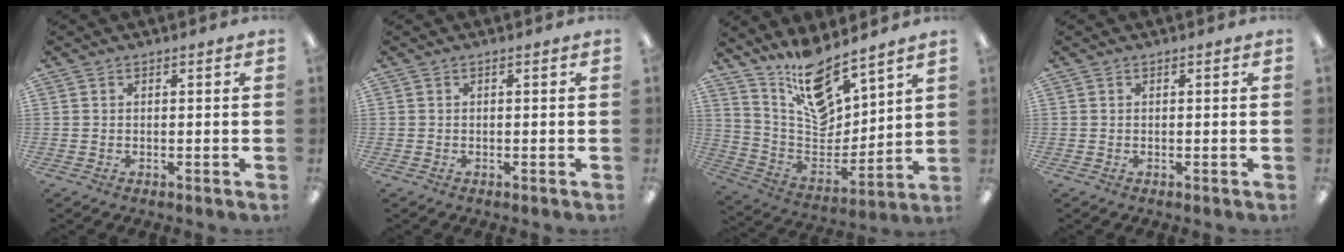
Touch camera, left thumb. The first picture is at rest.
{"total": 0.0}
{"total": 15.3, "force": [12.6, 5.5, 6.7], "torque": [-0.130, -0.094, 0.225]}
{"total": 0.0}